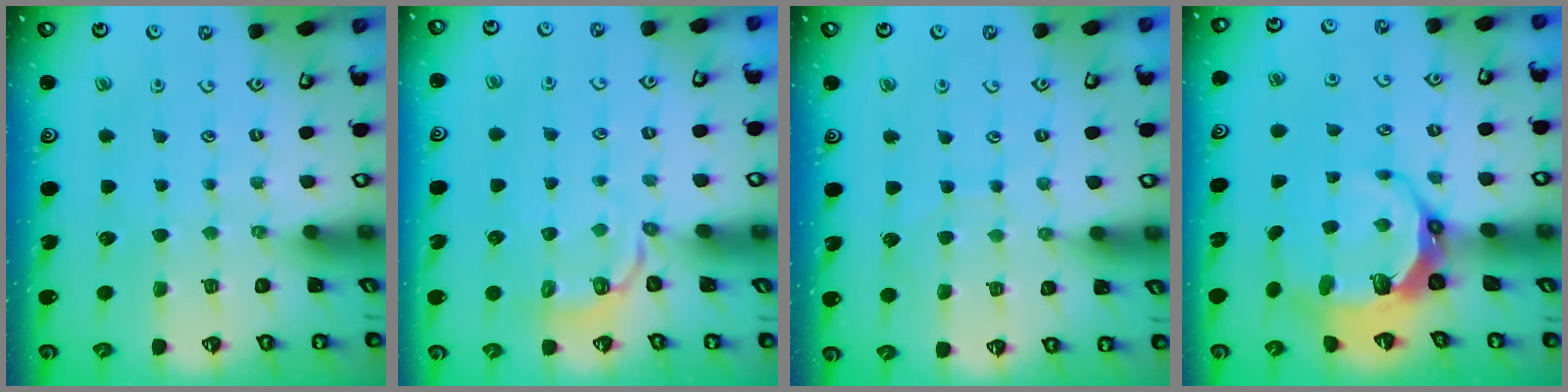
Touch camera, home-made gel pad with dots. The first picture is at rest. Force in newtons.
{"total": 3.5, "press": 2.6, "slide": 2.4}
{"total": 4.8, "press": 4.8, "slide": 0.5}
{"total": 9.5, "press": 8.1, "slide": 5.0}